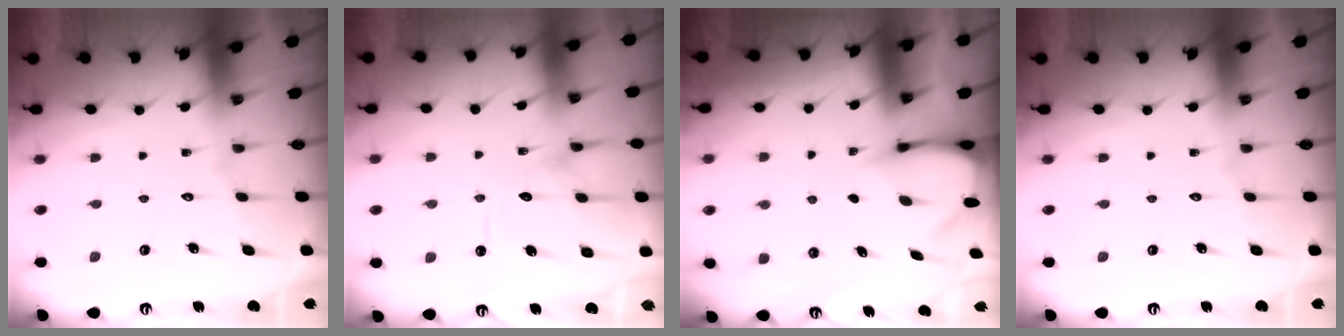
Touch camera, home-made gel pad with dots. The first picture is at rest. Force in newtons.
{"total": 12.0, "press": 11.9, "slide": 1.2}
{"total": 3.5, "press": 3.4, "slide": 0.3}
{"total": 0.0}